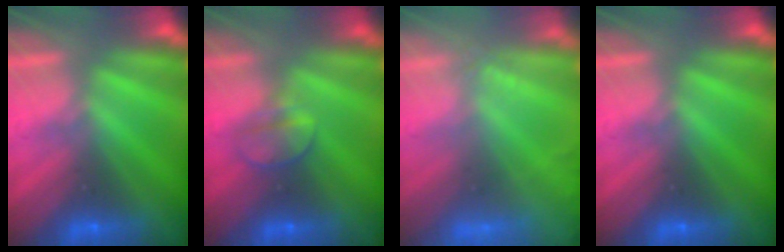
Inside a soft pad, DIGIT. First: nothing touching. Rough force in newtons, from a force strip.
{"total": 2.3}
{"total": 2.4}
{"total": 0.0}